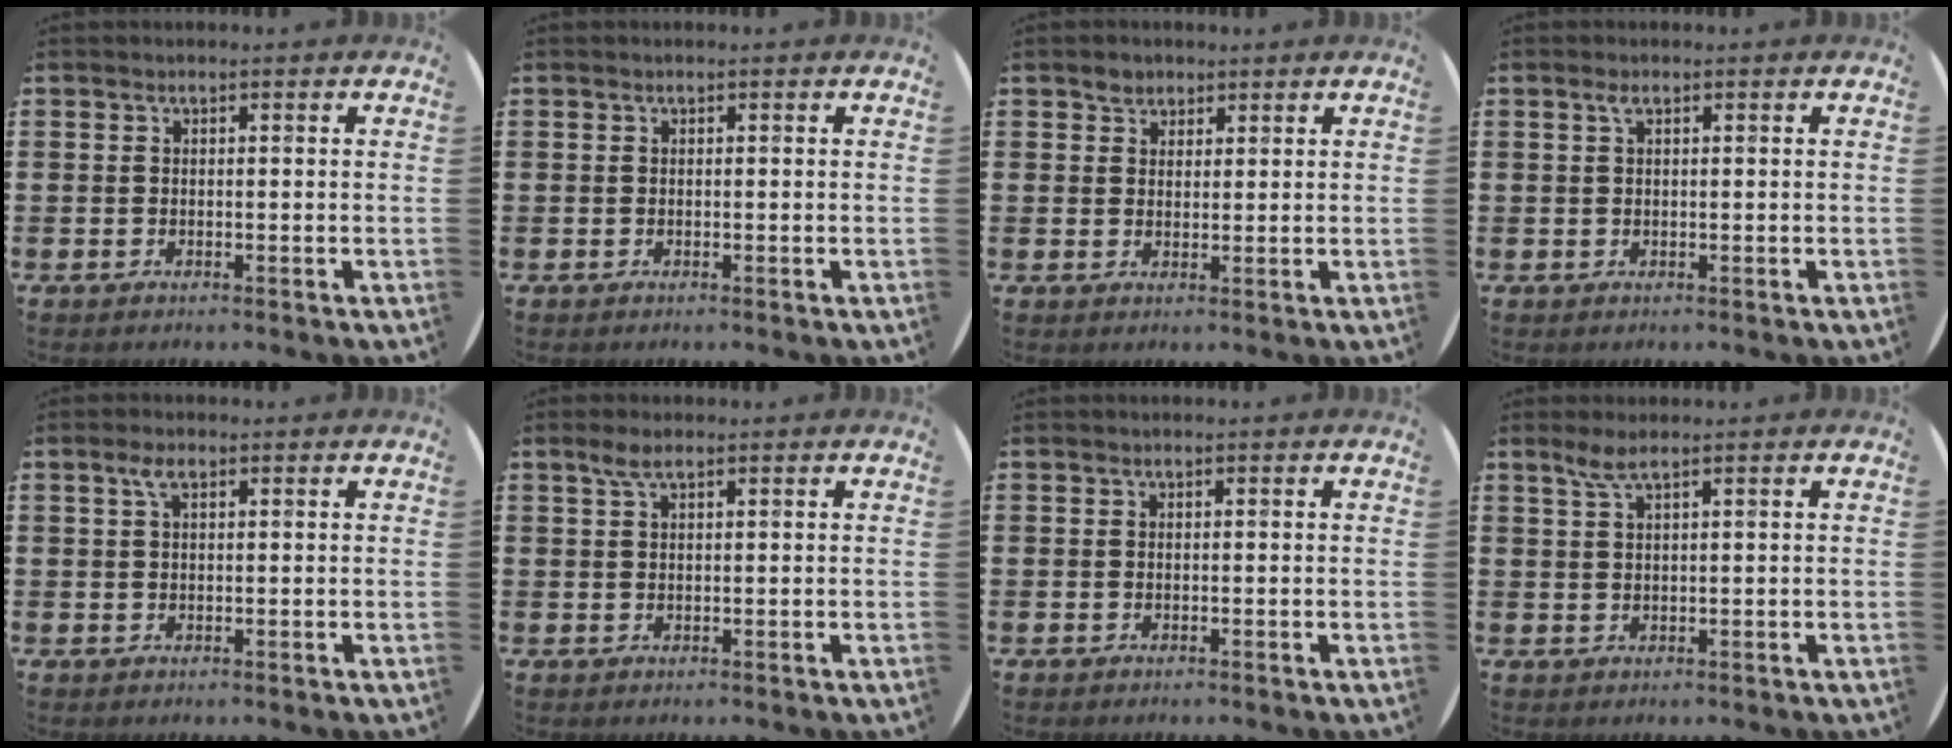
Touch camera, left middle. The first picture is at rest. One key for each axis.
{"total": 0.0}
{"total": 2.0, "fx": 1.6, "fy": 1.1, "fz": 0.1, "tx": 0.003, "ty": -0.001, "tz": 0.031}
{"total": 1.1, "fx": 0.5, "fy": 0.4, "fz": 0.9, "tx": -0.019, "ty": 0.004, "tz": 0.008}
{"total": 2.1, "fx": 1.0, "fy": 0.8, "fz": 1.6, "tx": -0.036, "ty": 0.006, "tz": 0.017}
{"total": 2.1, "fx": 1.3, "fy": 0.5, "fz": 1.6, "tx": -0.034, "ty": 0.005, "tz": 0.023}
{"total": 0.0}
{"total": 2.3, "fx": 1.5, "fy": 0.0, "fz": 1.7, "tx": -0.037, "ty": 0.001, "tz": 0.027}